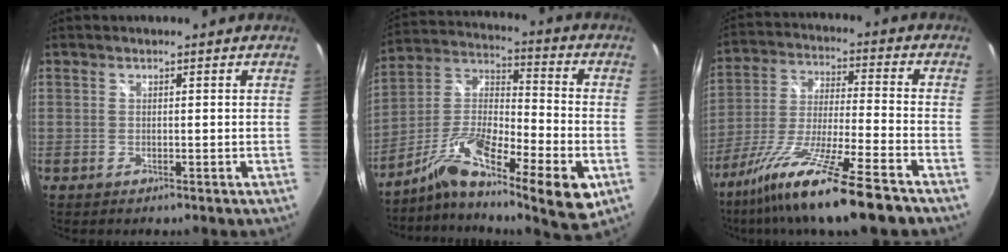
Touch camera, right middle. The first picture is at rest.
{"total": 18.3, "force": [-9.1, 4.4, 15.2], "torque": [-0.266, -0.019, -0.168]}
{"total": 18.4, "force": [-13.3, 0.5, 12.7], "torque": [-0.254, -0.046, -0.233]}